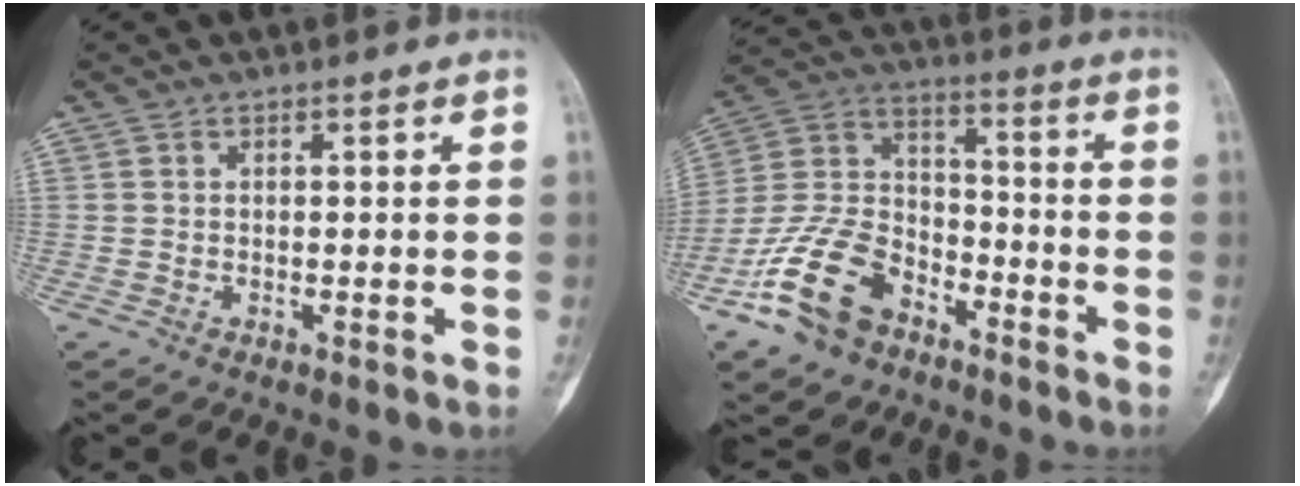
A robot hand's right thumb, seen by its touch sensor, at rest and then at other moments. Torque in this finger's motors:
{"motor_torque": [0.25, 0.40, 0.98, -0.43, 0.14]}